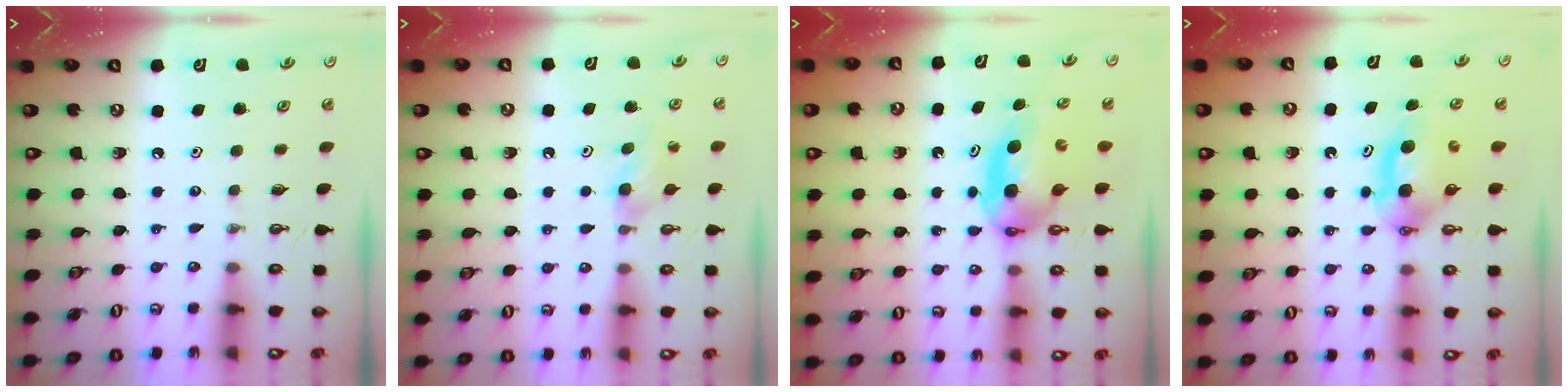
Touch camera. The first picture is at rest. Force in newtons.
{"total": 4.6, "press": 4.6, "slide": 0.8}
{"total": 8.4, "press": 5.6, "slide": 6.4}
{"total": 6.6, "press": 6.0, "slide": 2.8}